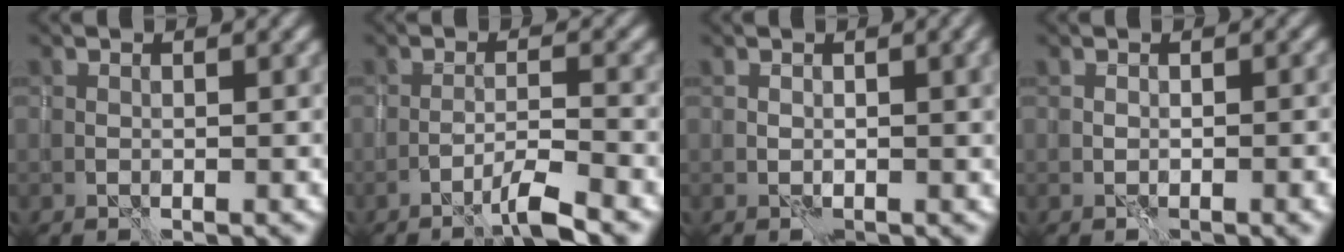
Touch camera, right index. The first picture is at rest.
{"total": 3.1, "force": [-2.2, 0.0, 2.2], "torque": [-0.033, 0.010, -0.051]}
{"total": 1.9, "force": [0.6, 0.5, 1.8], "torque": [-0.023, 0.004, 0.008]}
{"total": 1.6, "force": [-0.7, 0.3, 1.4], "torque": [-0.018, -0.002, -0.010]}